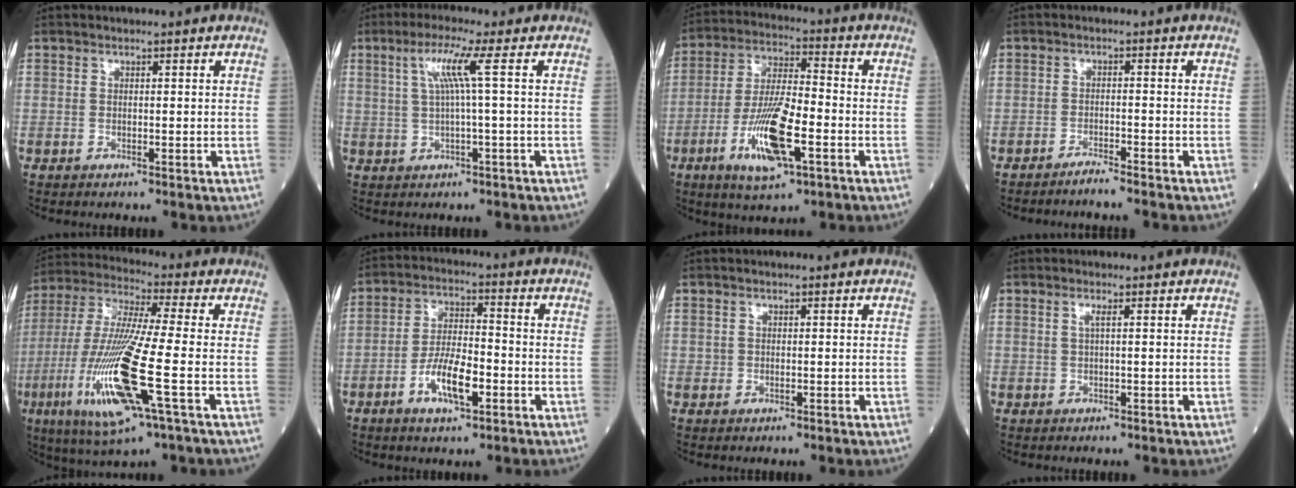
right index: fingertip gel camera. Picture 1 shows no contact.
{"total": 5.3, "force": [1.4, -1.1, 5.0], "torque": [-0.102, 0.011, 0.031]}
{"total": 12.9, "force": [-4.9, 2.9, 11.6], "torque": [-0.226, -0.009, -0.086]}
{"total": 2.4, "force": [-2.3, -0.3, 0.7], "torque": [-0.015, -0.003, -0.039]}
{"total": 18.4, "force": [-5.5, 1.1, 17.5], "torque": [-0.379, -0.027, -0.105]}
{"total": 8.3, "force": [-3.4, 2.5, 7.1], "torque": [-0.134, 0.003, -0.062]}
{"total": 0.7, "force": [-0.1, 0.6, 0.3], "torque": [-0.004, 0.001, -0.002]}
{"total": 1.0, "force": [0.3, 0.0, 1.0], "torque": [-0.025, 0.004, 0.005]}